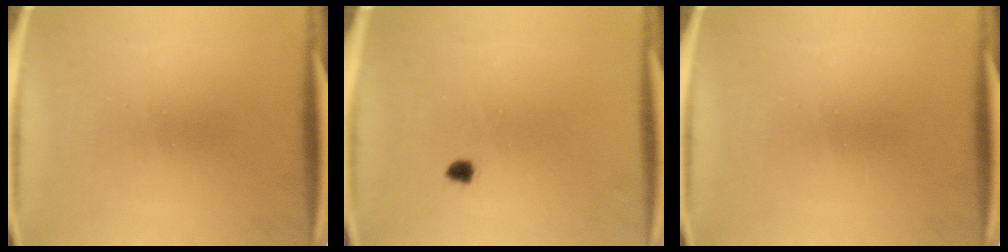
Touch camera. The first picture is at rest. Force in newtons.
{"total": 1.1}
{"total": 0.0}